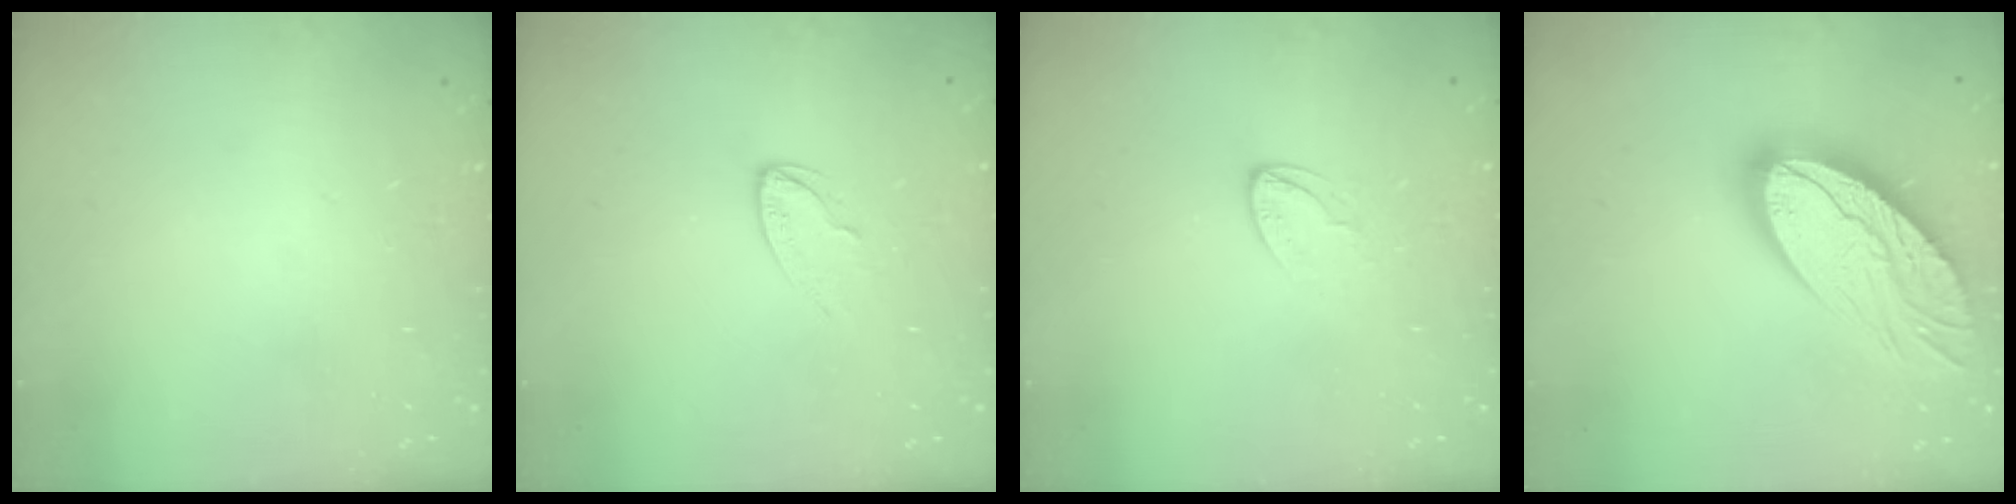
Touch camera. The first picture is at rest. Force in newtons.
{"total": 5.4, "press": 5.3, "slide": 0.6}
{"total": 4.6, "press": 4.5, "slide": 0.3}
{"total": 22.5, "press": 22.4, "slide": 1.7}